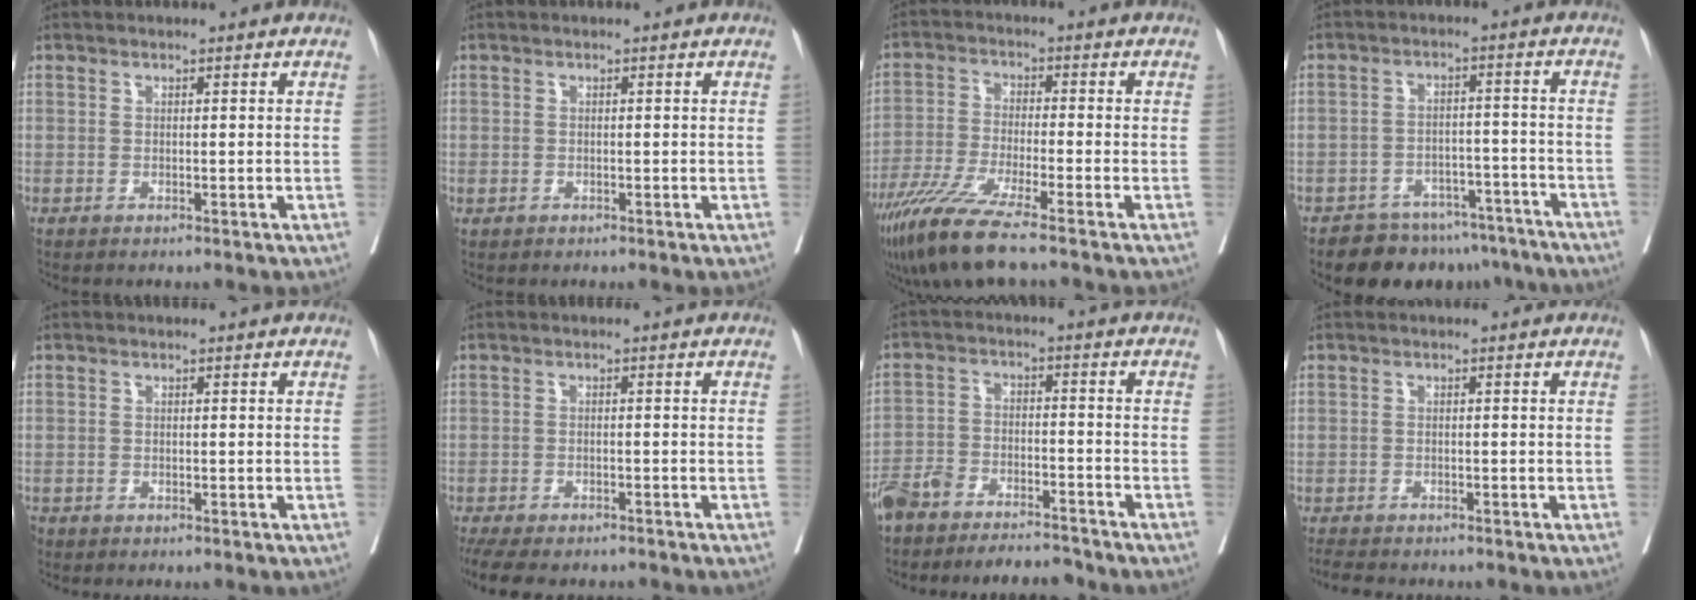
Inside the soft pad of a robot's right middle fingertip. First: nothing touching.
{"total": 0.9, "force": [-0.1, 0.8, 0.0], "torque": [0.005, 0.005, -0.003]}
{"total": 10.0, "force": [-7.2, -0.2, 6.9], "torque": [-0.135, -0.037, -0.135]}
{"total": 11.3, "force": [-9.5, 5.7, 2.5], "torque": [-0.011, 0.021, -0.116]}
{"total": 0.7, "force": [-0.5, 0.5, 0.1], "torque": [-0.007, -0.002, -0.008]}
{"total": 12.3, "force": [-10.1, 4.3, 5.5], "torque": [-0.119, -0.016, -0.133]}
{"total": 9.8, "force": [-9.0, 2.3, 3.2], "torque": [-0.051, 0.008, -0.147]}
{"total": 3.6, "force": [-3.2, 1.3, 1.0], "torque": [-0.017, -0.010, -0.051]}